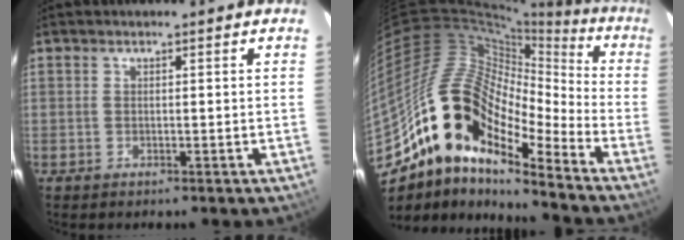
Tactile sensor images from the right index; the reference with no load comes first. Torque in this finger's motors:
{"motor_torque": [0.91, -1.17, 1.06, 0.21]}